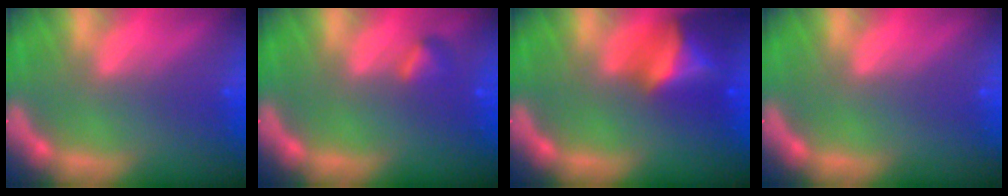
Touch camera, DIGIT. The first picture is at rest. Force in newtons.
{"total": 1.4}
{"total": 6.4}
{"total": 0.0}